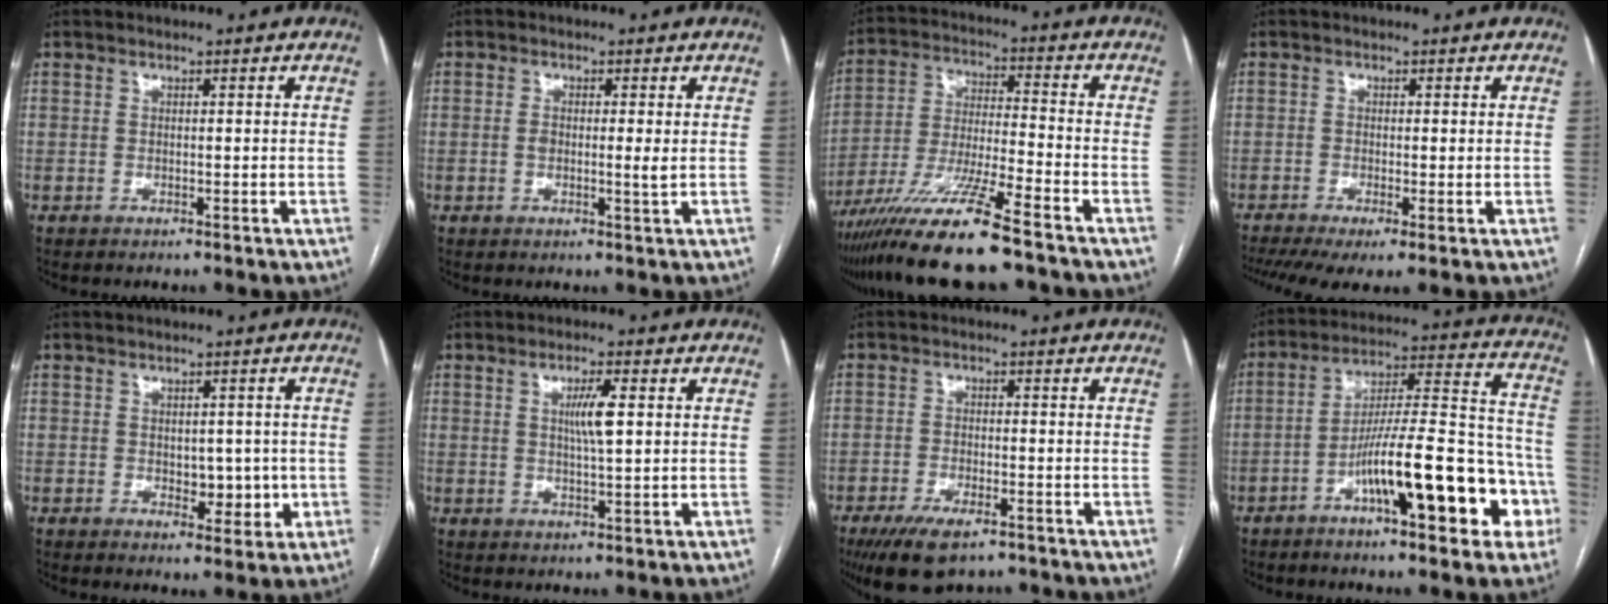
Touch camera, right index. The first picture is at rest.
{"total": 2.6, "force": [0.1, 0.4, 2.6], "torque": [-0.047, -0.002, 0.001]}
{"total": 14.3, "force": [-10.9, -0.4, 9.3], "torque": [-0.183, -0.028, -0.195]}
{"total": 6.4, "force": [-3.6, 1.8, 5.0], "torque": [-0.088, -0.012, -0.064]}
{"total": 4.3, "force": [-0.4, 2.7, 3.3], "torque": [-0.037, 0.004, 0.004]}
{"total": 4.5, "force": [0.9, 0.3, 4.4], "torque": [-0.079, -0.001, 0.015]}
{"total": 8.4, "force": [-6.0, 3.0, 5.1], "torque": [-0.090, -0.012, -0.099]}
{"total": 18.3, "force": [-7.5, 4.0, 16.2], "torque": [-0.232, 0.037, -0.107]}